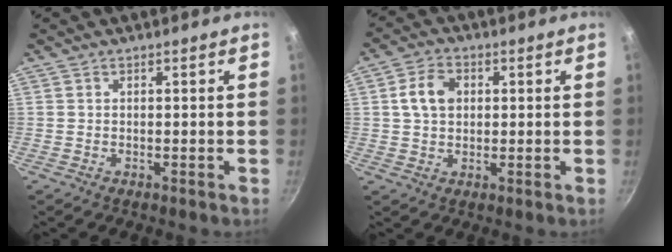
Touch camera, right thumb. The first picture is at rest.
{"total": 6.4, "force": [1.3, 4.7, 4.3], "torque": [-0.069, 0.007, 0.021]}